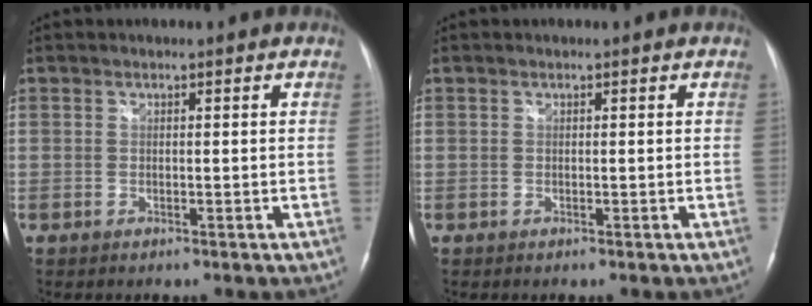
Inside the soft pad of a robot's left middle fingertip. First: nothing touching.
{"total": 0.0}